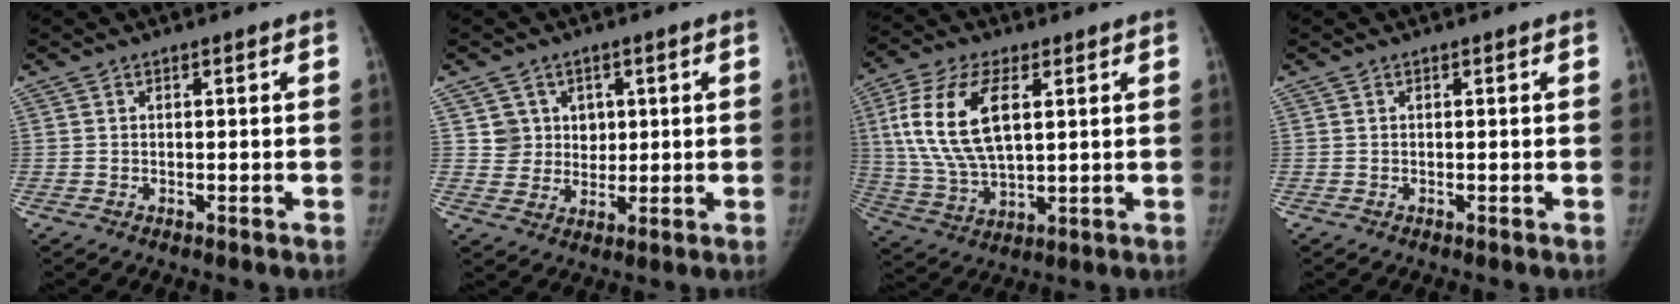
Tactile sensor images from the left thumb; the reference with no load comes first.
{"total": 6.1, "force": [2.2, 5.6, 0.7], "torque": [0.029, -0.007, 0.040]}
{"total": 18.1, "force": [4.8, 9.7, 14.5], "torque": [-0.284, -0.005, 0.094]}
{"total": 0.0}